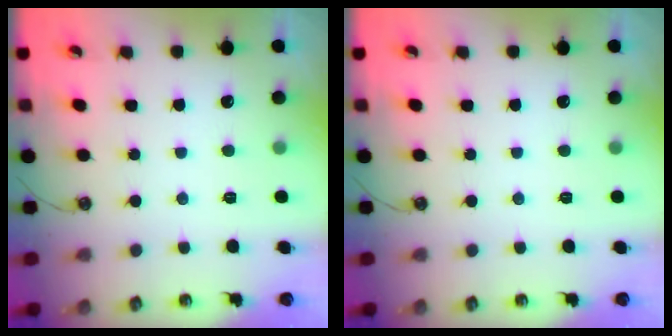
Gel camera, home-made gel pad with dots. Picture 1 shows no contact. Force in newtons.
{"total": 0.0}